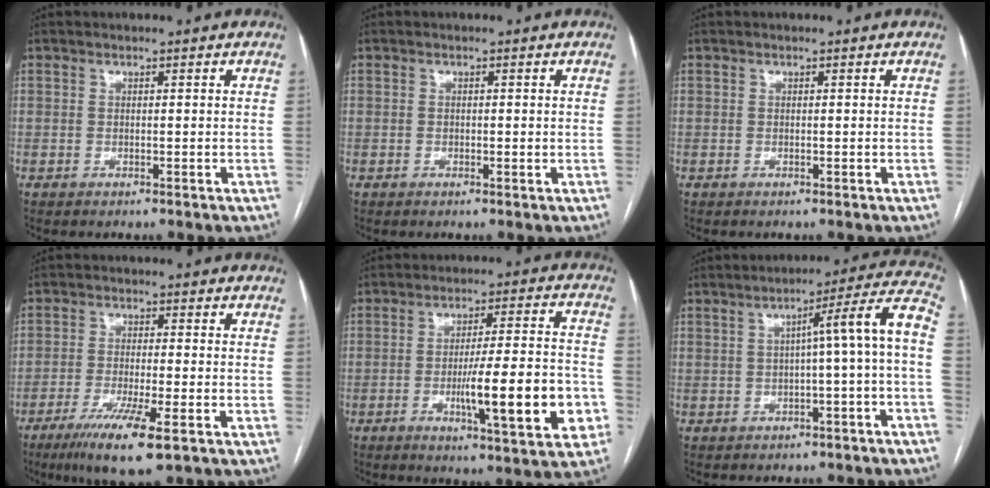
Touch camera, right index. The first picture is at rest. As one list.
[{"total": 0.8, "force": [-0.1, 0.4, 0.7], "torque": [-0.010, 0.001, 0.000]}, {"total": 0.0}, {"total": 9.2, "force": [-5.2, 0.5, 7.6], "torque": [-0.141, -0.025, -0.087]}, {"total": 14.6, "force": [-4.4, 1.6, 13.9], "torque": [-0.210, 0.002, -0.061]}, {"total": 8.9, "force": [-1.3, -0.7, 8.8], "torque": [-0.114, 0.028, -0.021]}]